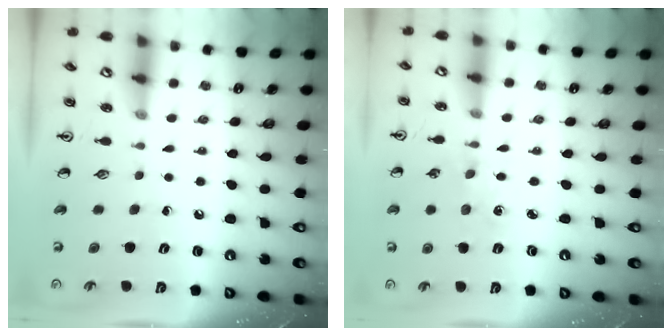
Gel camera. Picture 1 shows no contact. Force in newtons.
{"total": 1.1, "press": 1.1, "slide": 0.2}